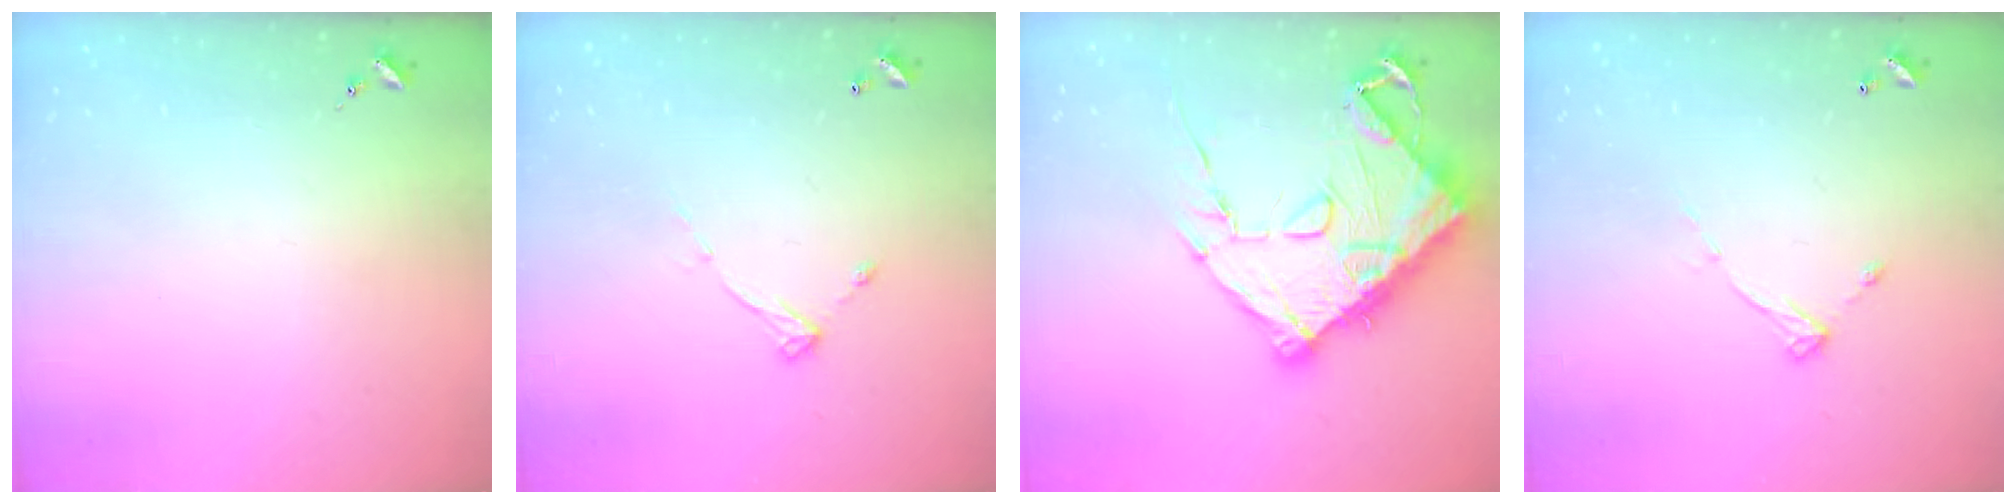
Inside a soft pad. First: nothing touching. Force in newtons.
{"total": 6.2, "press": 6.2, "slide": 0.3}
{"total": 20.9, "press": 20.8, "slide": 2.3}
{"total": 6.2, "press": 6.2, "slide": 0.3}